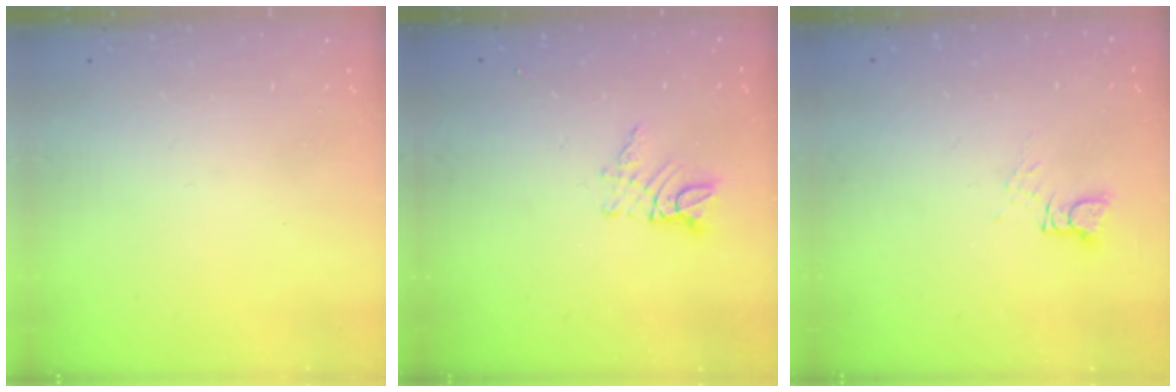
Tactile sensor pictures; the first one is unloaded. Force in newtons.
{"total": 5.6, "press": 5.6, "slide": 0.3}
{"total": 3.5, "press": 3.5, "slide": 0.3}